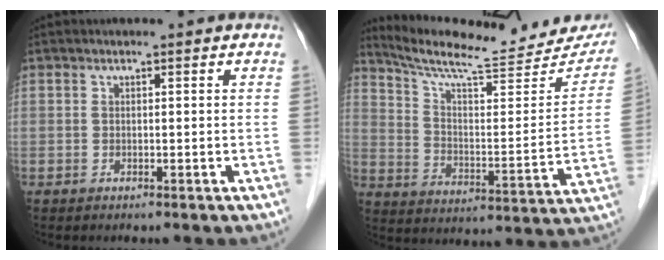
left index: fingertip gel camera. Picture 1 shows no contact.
{"total": 21.9, "force": [20.3, 3.8, 7.3], "torque": [-0.108, -0.039, 0.278]}